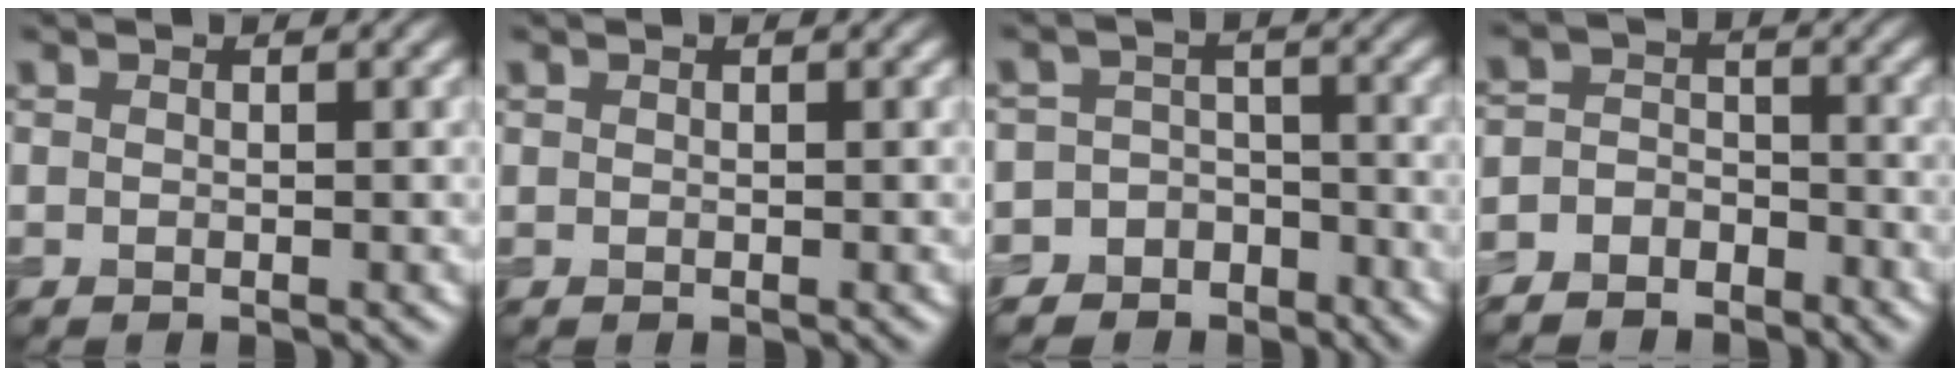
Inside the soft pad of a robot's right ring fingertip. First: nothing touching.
{"total": 0.0}
{"total": 6.9, "force": [-4.7, 5.1, -0.5], "torque": [0.032, -0.007, -0.088]}
{"total": 4.8, "force": [-3.8, 2.9, 0.6], "torque": [0.016, 0.003, -0.071]}